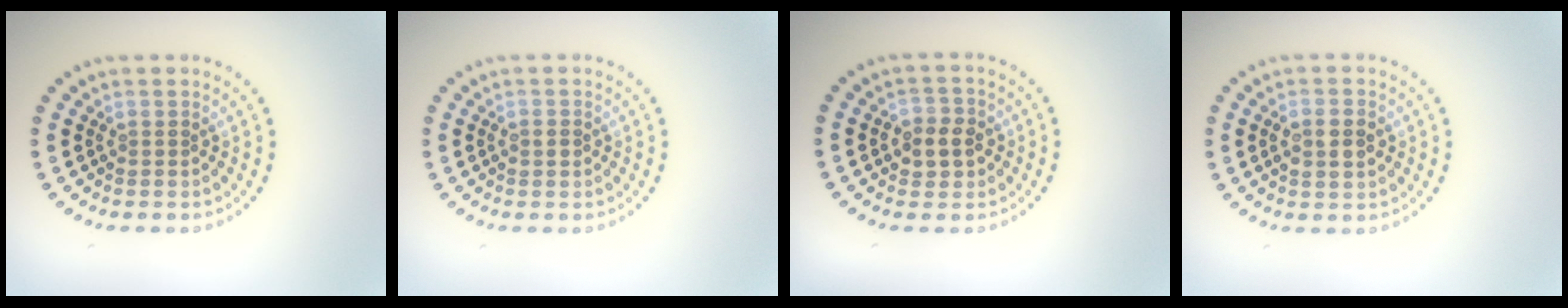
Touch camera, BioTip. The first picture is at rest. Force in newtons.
{"total": 1.1, "press": 1.1, "slide": 0.2}
{"total": 2.7, "press": 2.6, "slide": 0.6}
{"total": 2.5, "press": 2.4, "slide": 0.4}